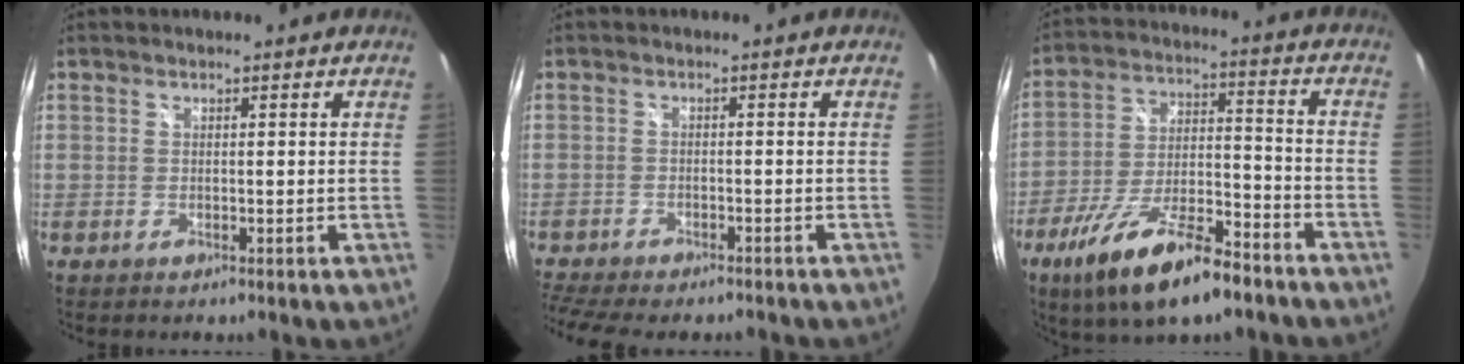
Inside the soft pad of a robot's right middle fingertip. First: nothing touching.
{"total": 10.0, "force": [-8.6, 2.5, 4.3], "torque": [-0.112, -0.030, -0.139]}
{"total": 17.9, "force": [-12.0, 5.4, 12.2], "torque": [-0.236, -0.029, -0.201]}